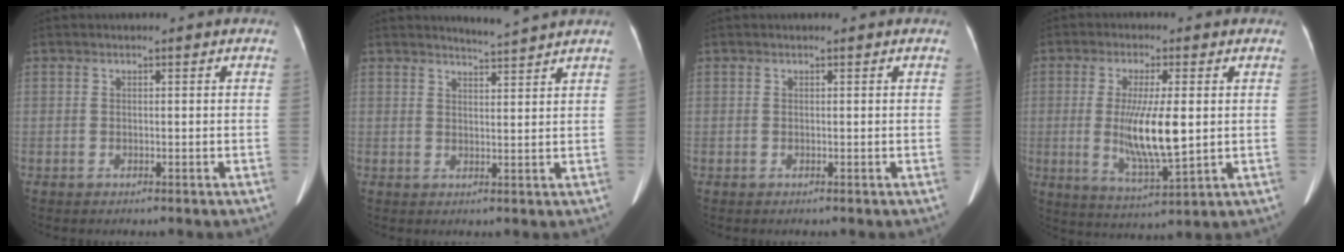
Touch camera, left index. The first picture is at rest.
{"total": 3.2, "force": [2.9, -1.3, 0.1], "torque": [-0.011, -0.012, 0.049]}
{"total": 0.0}
{"total": 10.1, "force": [0.0, 1.7, 9.9], "torque": [-0.194, -0.021, 0.004]}